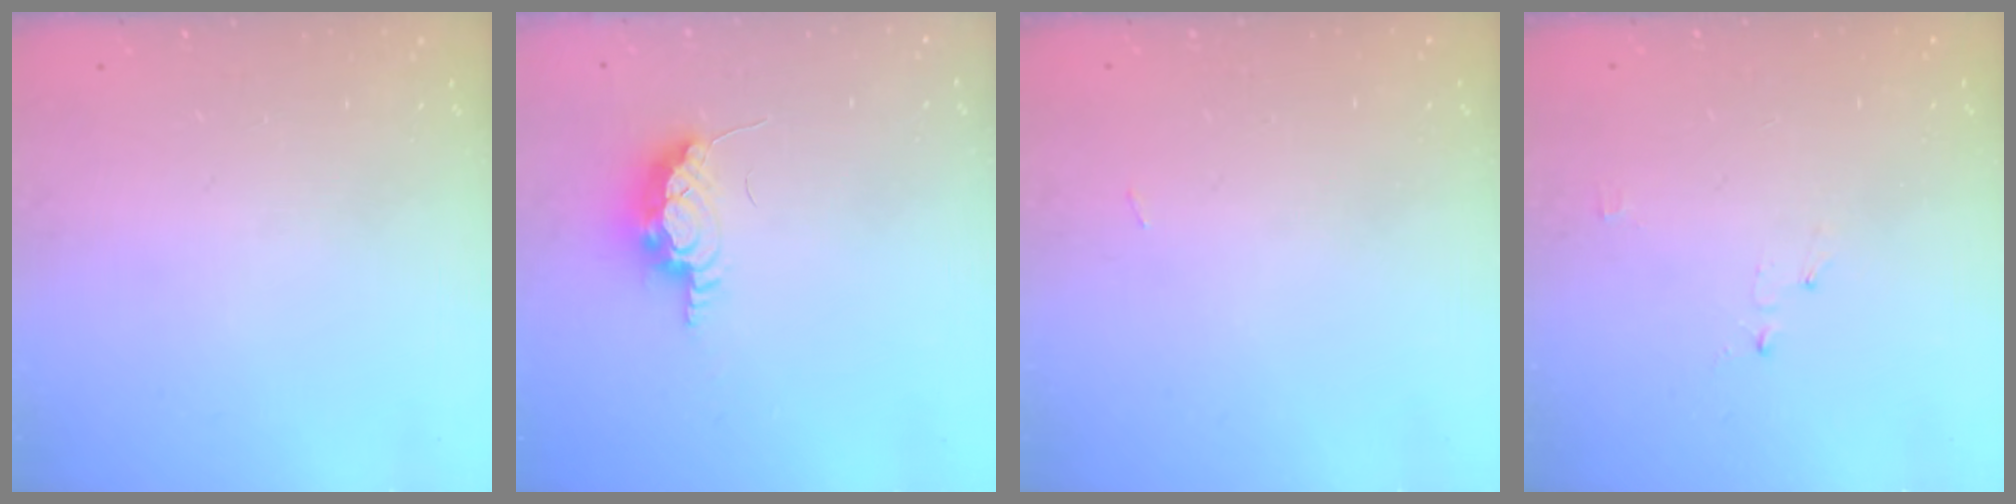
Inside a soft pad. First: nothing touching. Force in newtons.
{"total": 7.6, "press": 7.4, "slide": 1.6}
{"total": 5.8, "press": 1.9, "slide": 5.5}
{"total": 2.5, "press": 2.5, "slide": 0.3}